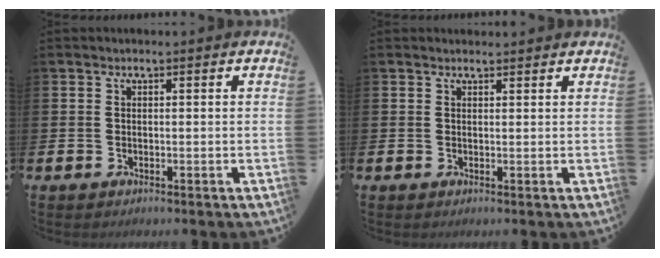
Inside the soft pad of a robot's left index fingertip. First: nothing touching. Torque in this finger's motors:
{"motor_torque": [0.20, -0.16, -0.08, -0.05]}